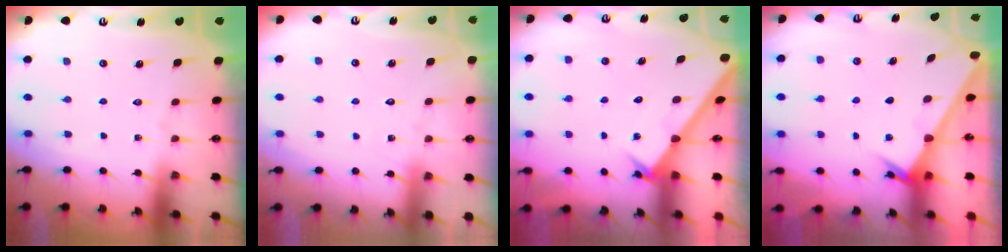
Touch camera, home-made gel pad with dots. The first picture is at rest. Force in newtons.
{"total": 5.6, "press": 5.6, "slide": 0.5}
{"total": 2.2, "press": 2.2, "slide": 0.2}
{"total": 2.6, "press": 2.6, "slide": 0.2}